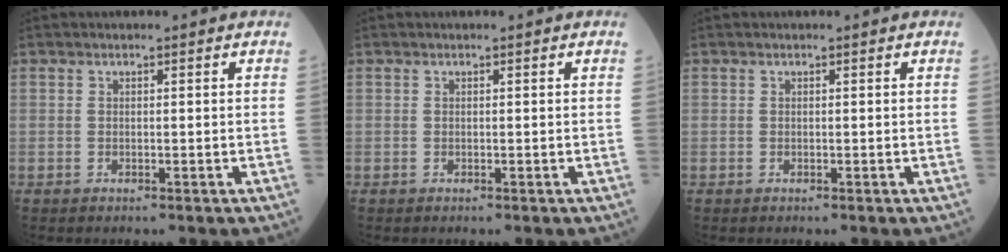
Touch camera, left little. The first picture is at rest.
{"total": 0.0}
{"total": 0.0}